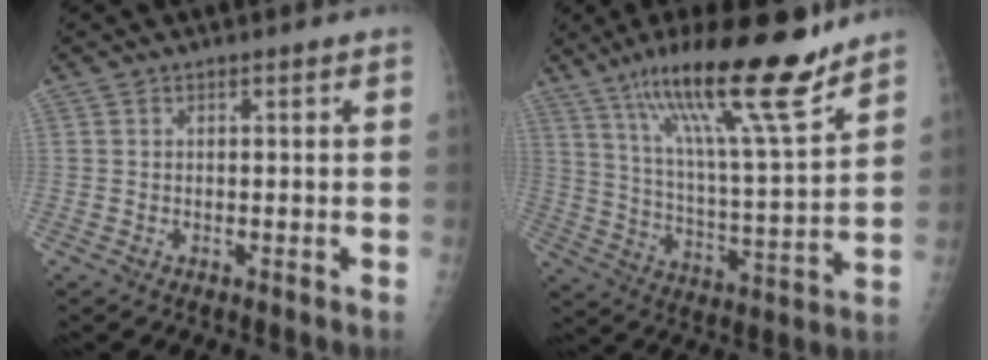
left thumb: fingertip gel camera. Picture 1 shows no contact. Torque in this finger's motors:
{"motor_torque": [0.70, -0.08, 1.44, -1.34, 0.45]}